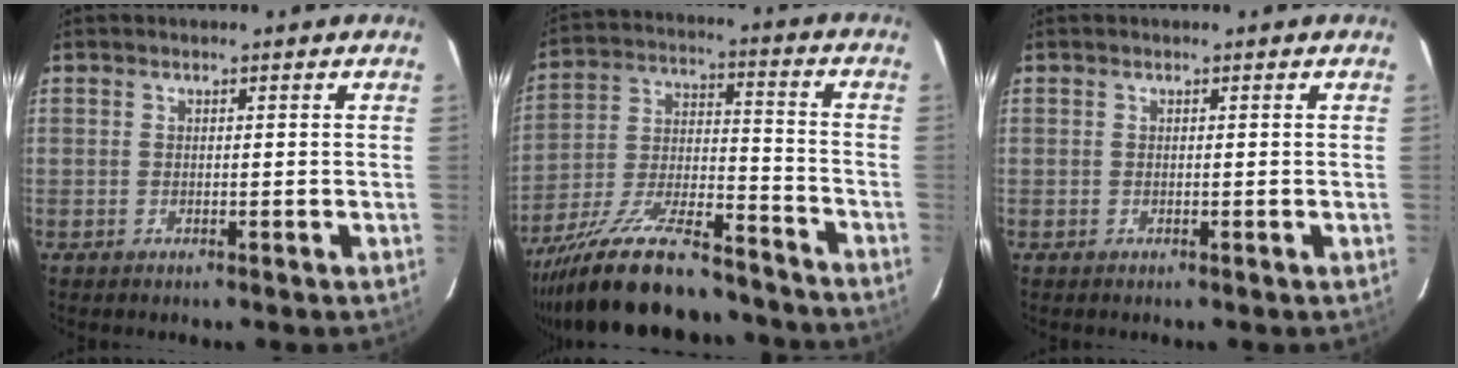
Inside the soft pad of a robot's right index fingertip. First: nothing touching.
{"total": 23.6, "force": [-19.4, 6.5, 11.8], "torque": [-0.227, -0.019, -0.300]}
{"total": 0.0}